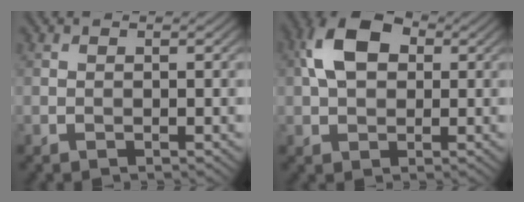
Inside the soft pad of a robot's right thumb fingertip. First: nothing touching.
{"total": 8.0, "force": [1.6, 5.3, 5.7], "torque": [-0.127, 0.019, 0.023]}